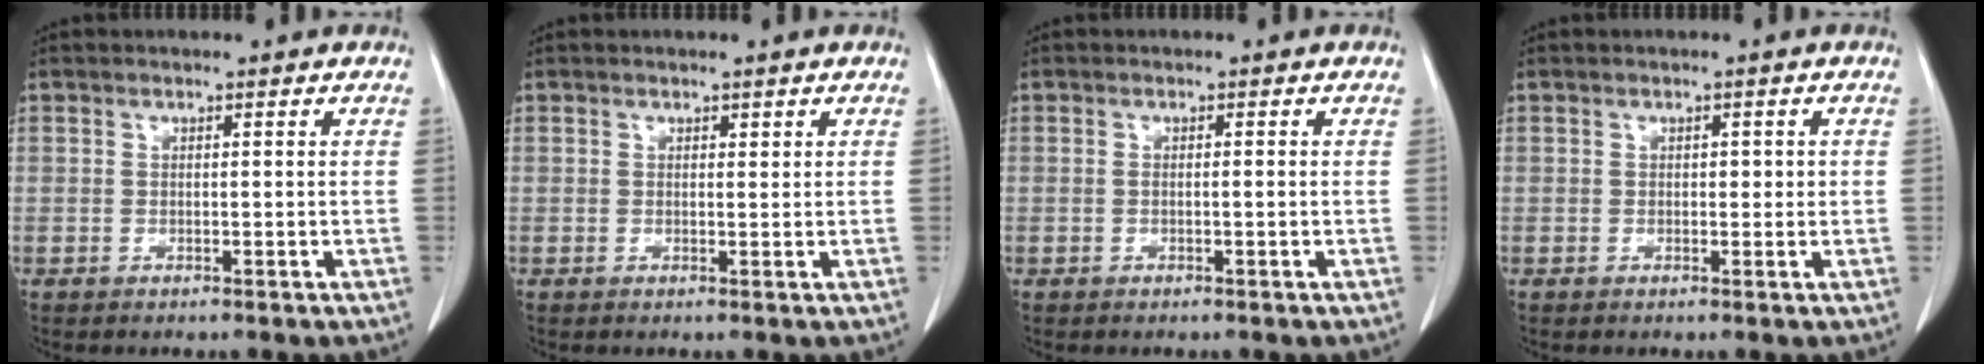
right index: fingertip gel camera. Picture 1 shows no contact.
{"total": 0.6, "force": [0.4, 0.3, 0.3], "torque": [0.001, -0.003, 0.004]}
{"total": 0.9, "force": [-0.1, 0.1, 0.9], "torque": [-0.019, 0.002, 0.000]}
{"total": 1.4, "force": [0.1, 0.9, 1.1], "torque": [-0.011, 0.004, 0.001]}